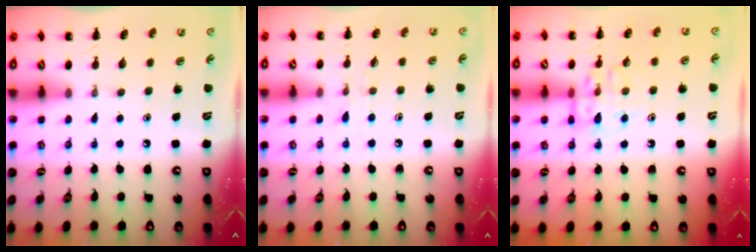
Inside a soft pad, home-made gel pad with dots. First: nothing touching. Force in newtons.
{"total": 4.7, "press": 4.2, "slide": 1.9}
{"total": 11.6, "press": 11.5, "slide": 1.0}